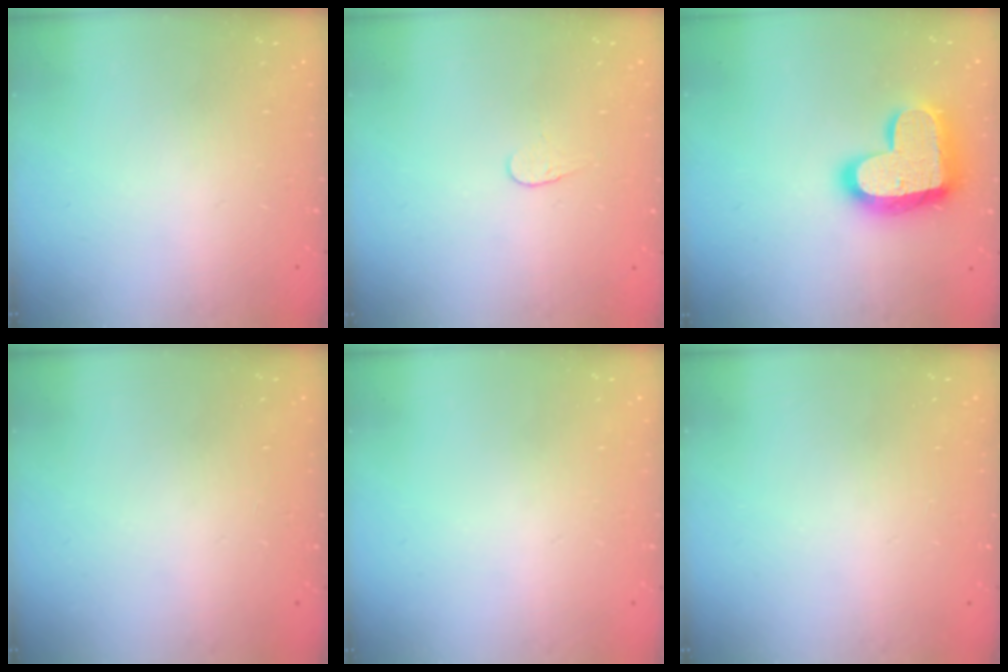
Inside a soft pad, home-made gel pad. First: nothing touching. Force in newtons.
{"total": 3.8, "press": 3.8, "slide": 0.3}
{"total": 19.9, "press": 19.9, "slide": 1.3}
{"total": 0.0}
{"total": 0.0}
{"total": 0.0}